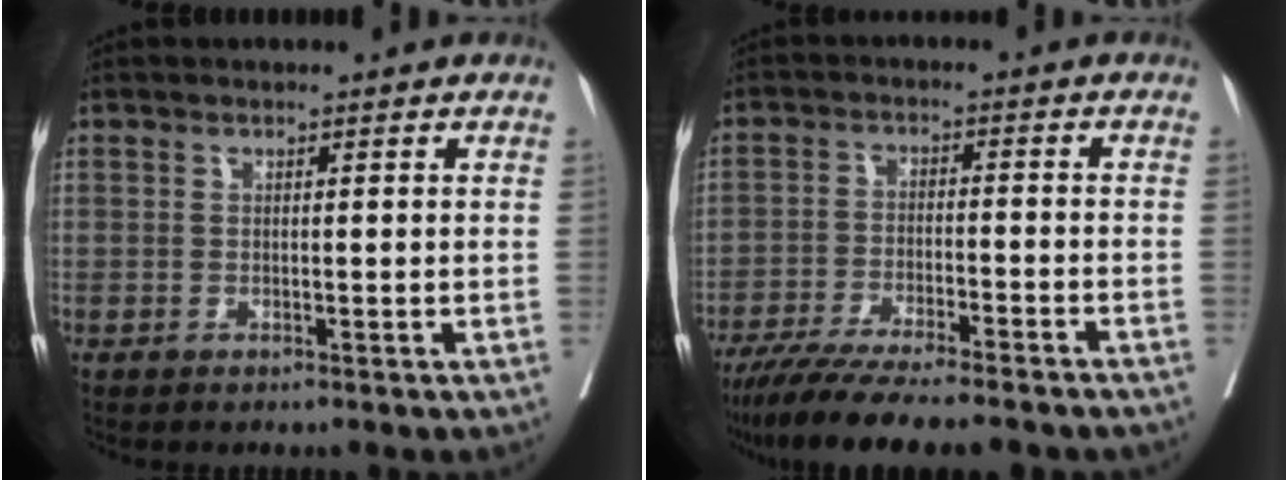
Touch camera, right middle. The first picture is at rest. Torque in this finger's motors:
{"motor_torque": [1.08, -1.06, 0.35, 0.15]}